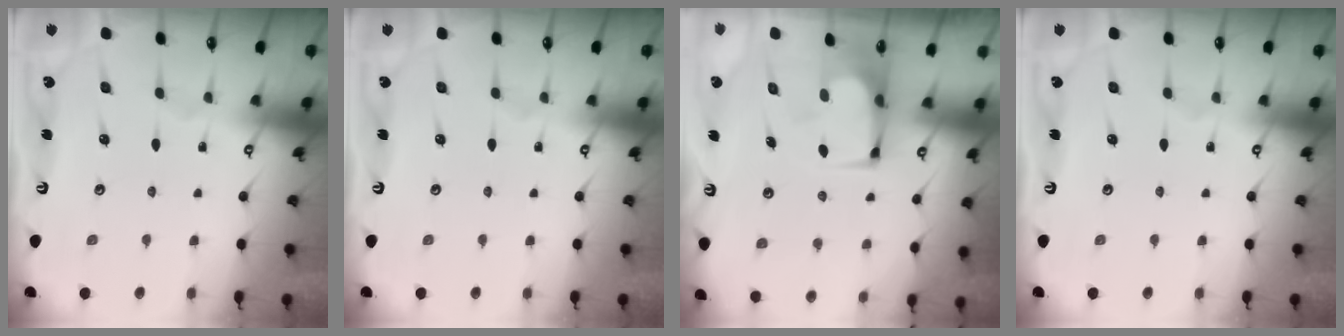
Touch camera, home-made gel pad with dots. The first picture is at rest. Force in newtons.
{"total": 0.0}
{"total": 1.3, "press": 1.2, "slide": 0.2}
{"total": 0.0}